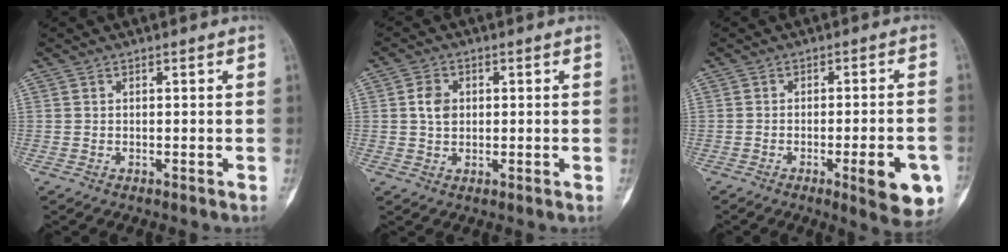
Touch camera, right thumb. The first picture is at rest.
{"total": 3.9, "force": [0.5, 3.1, 2.3], "torque": [-0.034, 0.001, 0.006]}
{"total": 10.2, "force": [-3.9, 2.3, 9.1], "torque": [-0.106, 0.006, -0.046]}